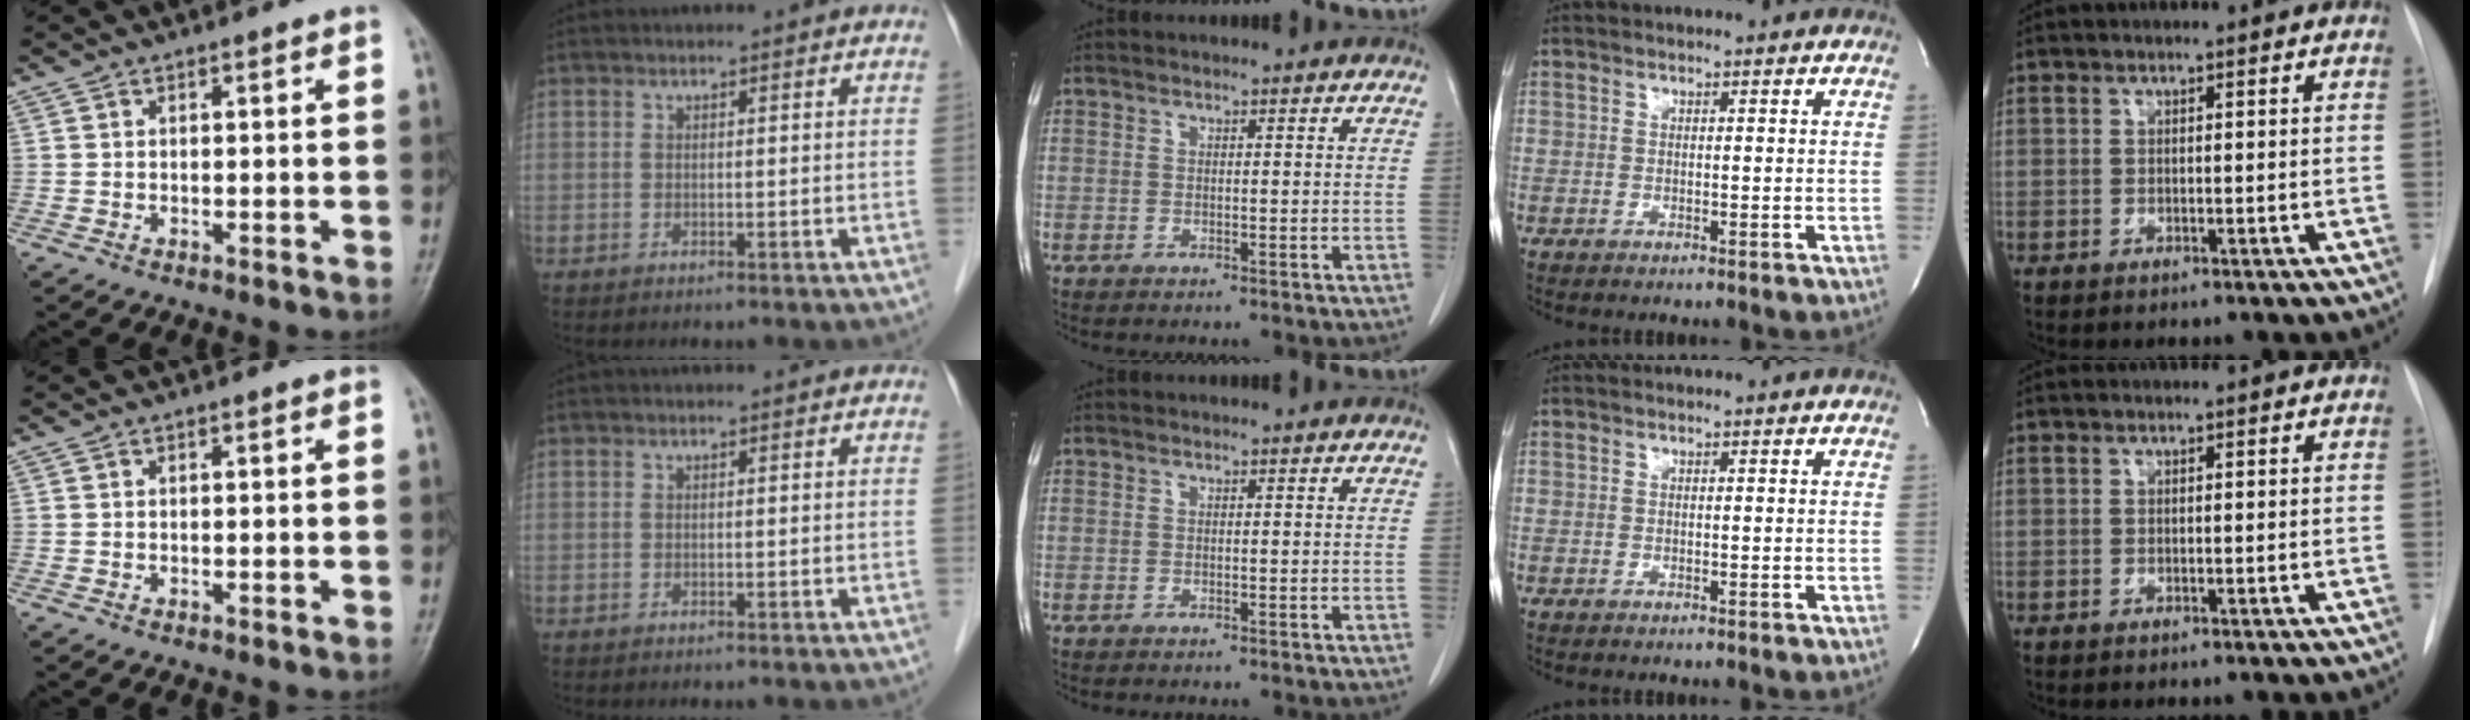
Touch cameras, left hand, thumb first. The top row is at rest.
{}